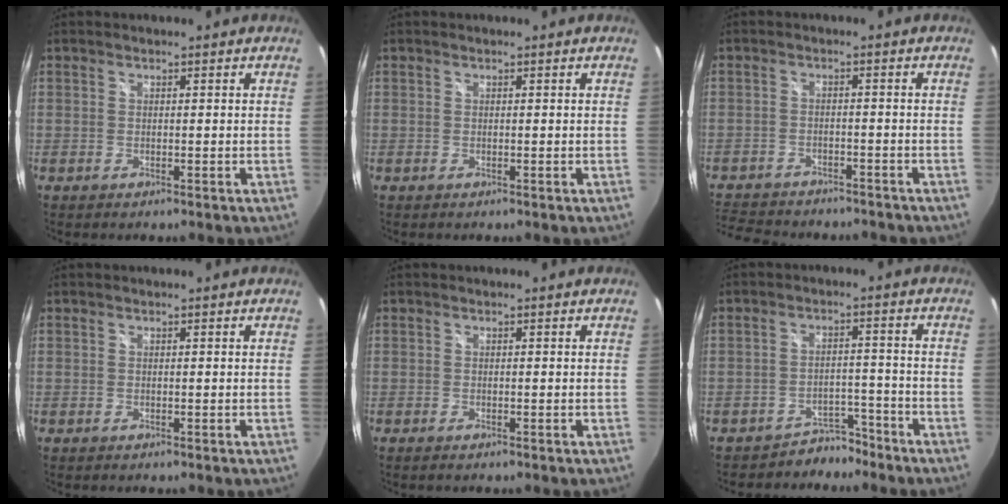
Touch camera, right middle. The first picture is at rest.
{"total": 0.0}
{"total": 12.3, "force": [-10.5, 4.6, 4.3], "torque": [-0.117, -0.008, -0.162]}
{"total": 0.0}
{"total": 0.6, "force": [-0.4, 0.1, 0.4], "torque": [-0.008, -0.002, -0.009]}
{"total": 5.2, "force": [-4.6, 2.4, 0.1], "torque": [-0.005, 0.018, -0.069]}